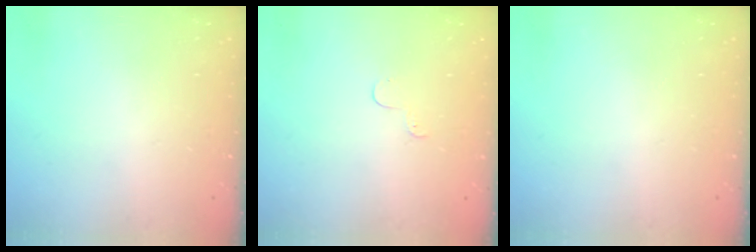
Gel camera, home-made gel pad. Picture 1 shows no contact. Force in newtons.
{"total": 2.9, "press": 2.8, "slide": 0.3}
{"total": 0.0}